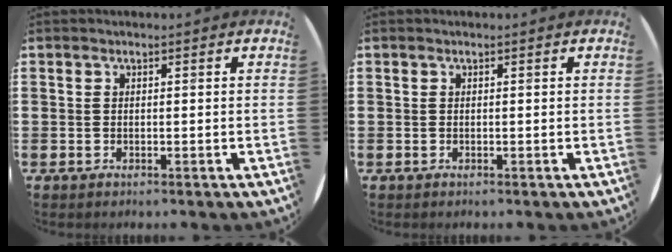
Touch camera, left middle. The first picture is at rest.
{"total": 0.0}